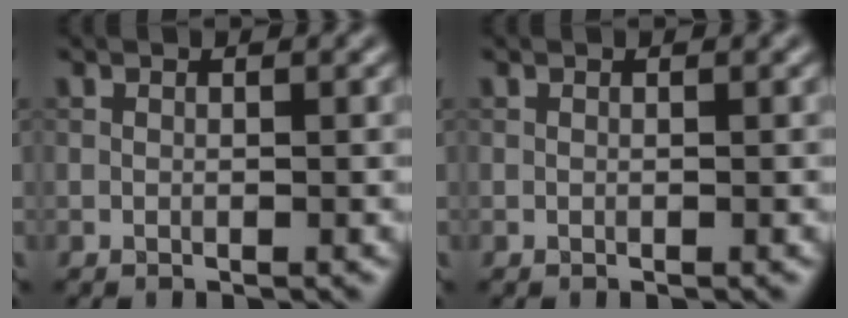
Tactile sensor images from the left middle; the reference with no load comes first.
{"total": 0.0}